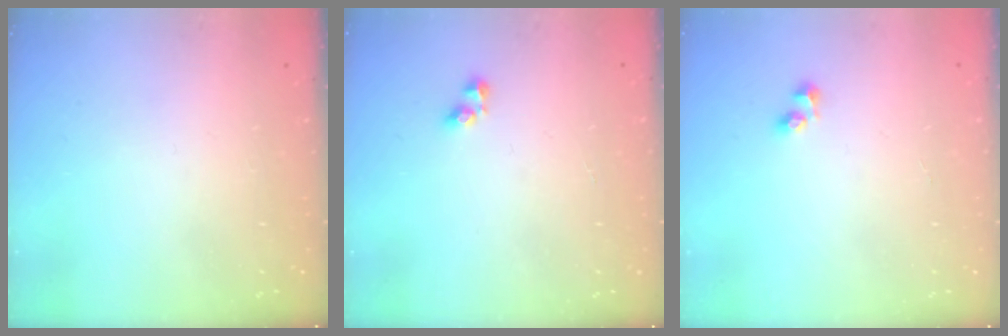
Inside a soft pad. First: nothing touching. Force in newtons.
{"total": 3.8, "press": 3.8, "slide": 0.6}
{"total": 3.0, "press": 2.7, "slide": 1.3}